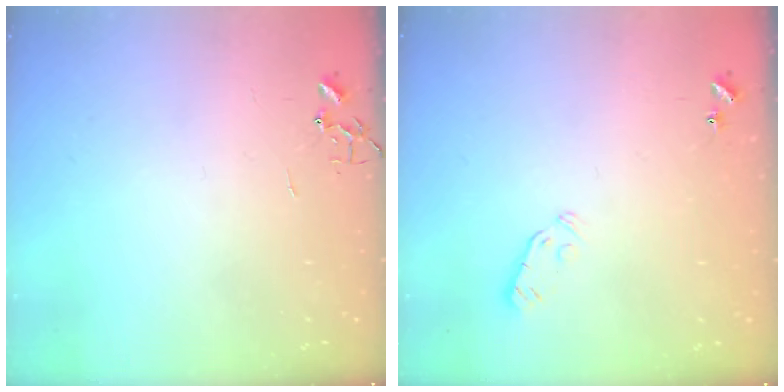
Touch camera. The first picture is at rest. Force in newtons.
{"total": 4.1, "press": 4.0, "slide": 0.7}